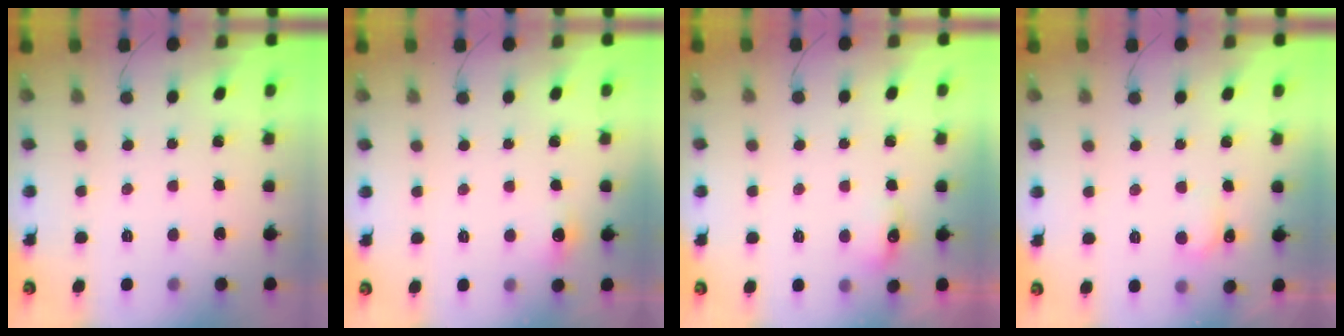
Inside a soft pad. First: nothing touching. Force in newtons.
{"total": 4.5, "press": 4.3, "slide": 1.3}
{"total": 5.3, "press": 5.2, "slide": 1.2}
{"total": 3.9, "press": 3.7, "slide": 1.2}